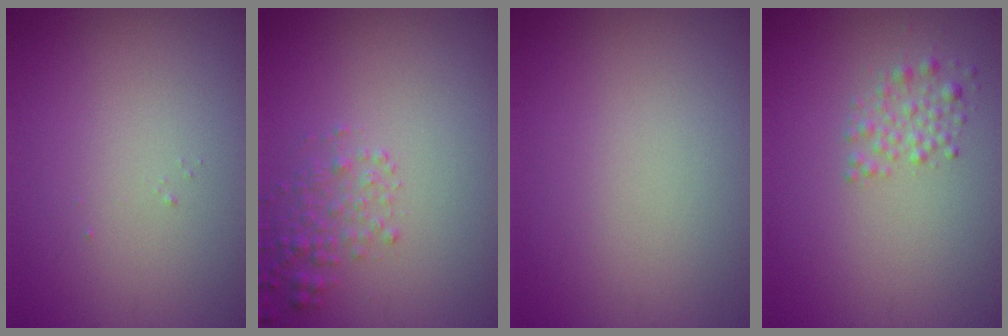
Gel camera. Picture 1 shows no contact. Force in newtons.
{"total": 1.9, "press": 1.9, "slide": 0.1}
{"total": 0.0}
{"total": 1.7, "press": 1.7, "slide": 0.0}